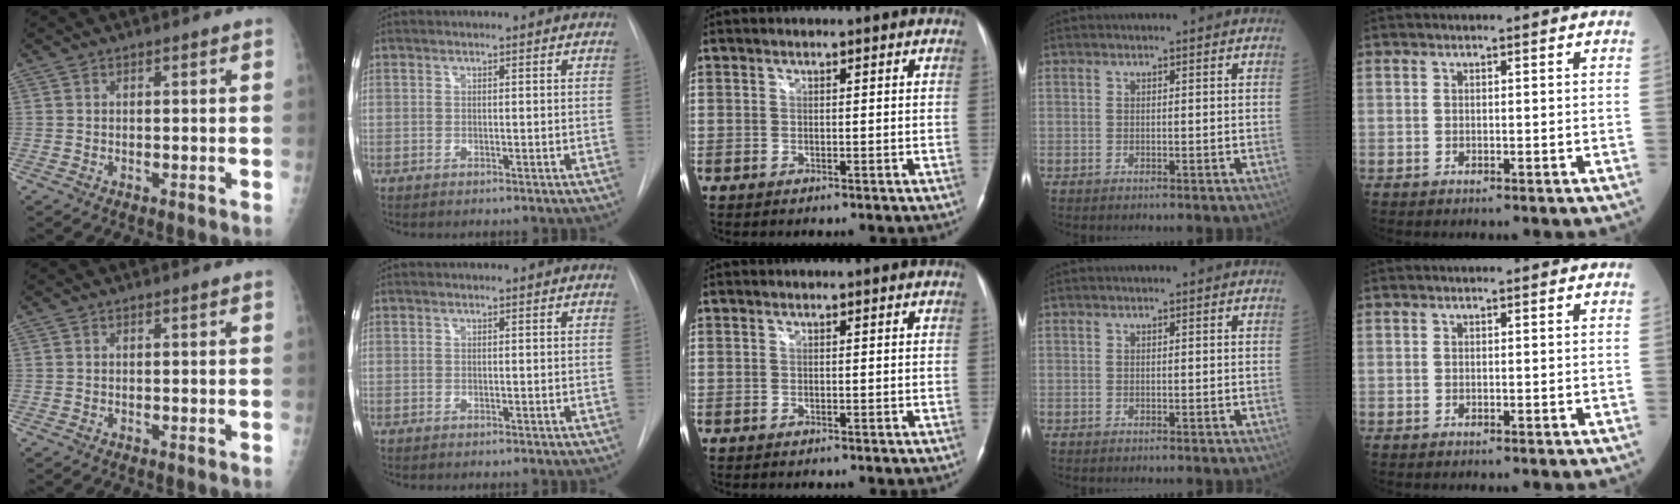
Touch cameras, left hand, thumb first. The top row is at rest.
{}